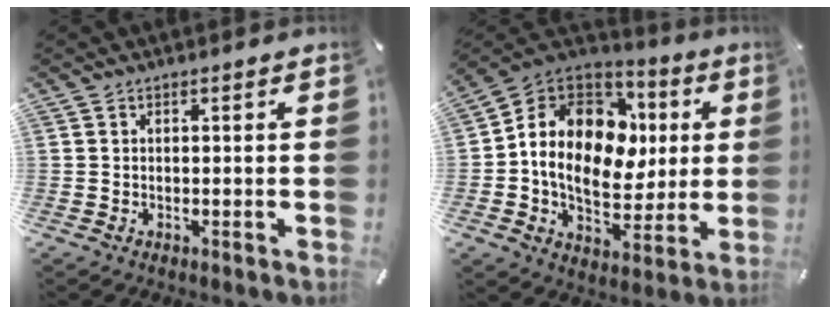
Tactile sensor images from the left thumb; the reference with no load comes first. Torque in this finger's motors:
{"motor_torque": [2.32, 2.69, 2.77, 0.00, 0.49]}